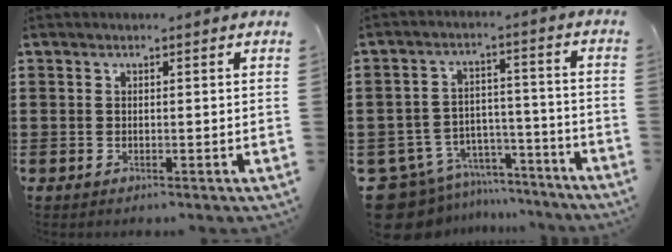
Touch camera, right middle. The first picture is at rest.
{"total": 9.5, "force": [-8.4, 4.2, 1.4], "torque": [-0.047, 0.034, -0.164]}